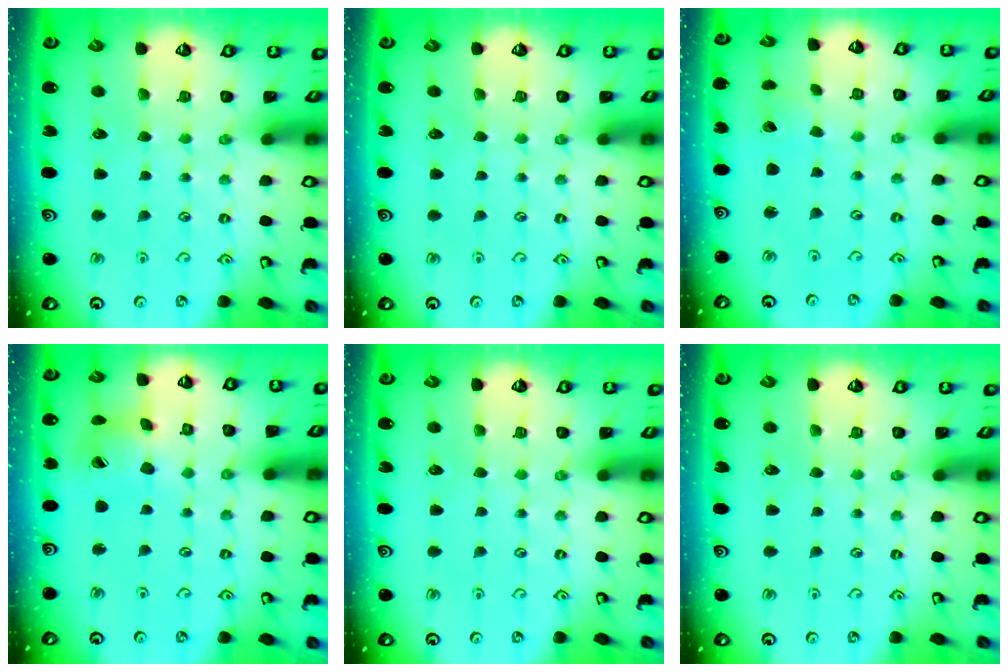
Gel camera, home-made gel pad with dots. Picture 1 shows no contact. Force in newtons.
{"total": 0.0}
{"total": 1.6, "press": 1.6, "slide": 0.0}
{"total": 8.9, "press": 8.8, "slide": 1.1}
{"total": 0.0}
{"total": 0.0}